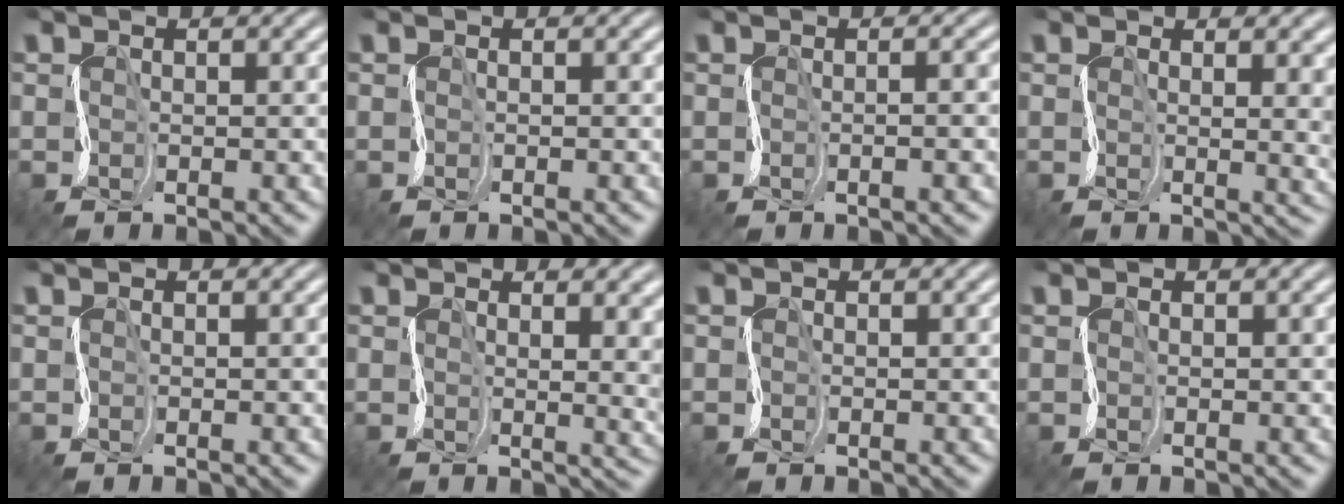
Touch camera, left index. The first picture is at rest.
{"total": 0.0}
{"total": 2.4, "force": [-0.2, 1.1, 2.2], "torque": [-0.009, 0.006, -0.007]}
{"total": 6.4, "force": [1.4, 3.1, 5.4], "torque": [-0.054, 0.019, 0.019]}
{"total": 0.5, "force": [0.2, 0.2, 0.5], "torque": [-0.006, 0.000, 0.002]}
{"total": 7.7, "force": [2.0, 3.9, 6.3], "torque": [-0.071, 0.023, 0.026]}
{"total": 0.0}
{"total": 0.8, "force": [0.6, 0.1, 0.5], "torque": [-0.010, 0.004, 0.008]}